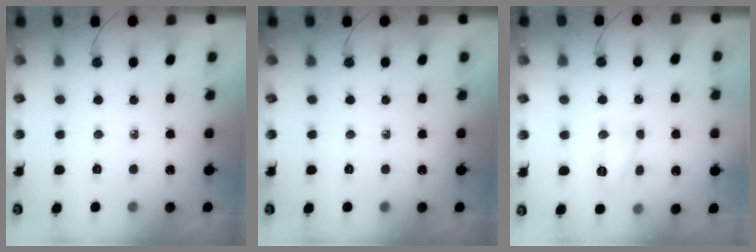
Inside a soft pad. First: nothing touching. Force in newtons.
{"total": 0.0}
{"total": 5.9, "press": 5.9, "slide": 0.4}